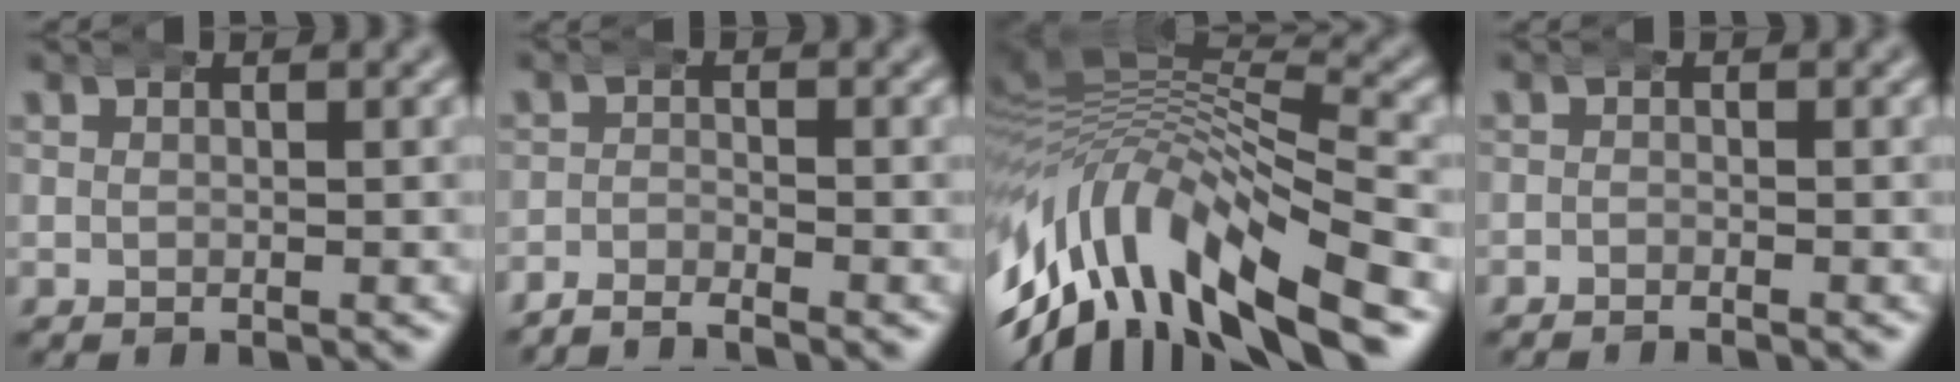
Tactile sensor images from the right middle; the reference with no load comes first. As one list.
[{"total": 3.1, "force": [-3.0, 0.5, 0.4], "torque": [-0.001, -0.006, -0.060]}, {"total": 13.3, "force": [-5.2, 8.9, 8.4], "torque": [-0.172, -0.006, -0.092]}, {"total": 1.0, "force": [-1.0, 0.1, 0.0], "torque": [-0.001, -0.004, -0.021]}]